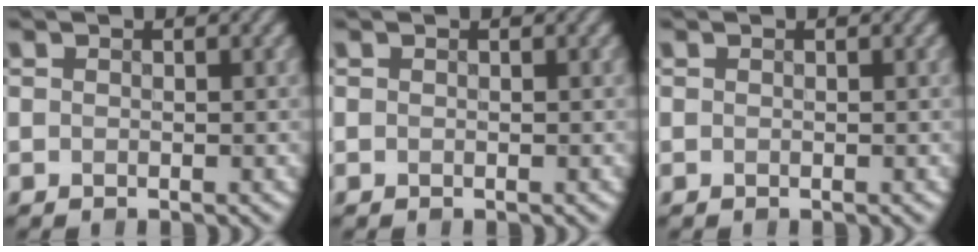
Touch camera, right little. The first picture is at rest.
{"total": 0.0}
{"total": 0.0}